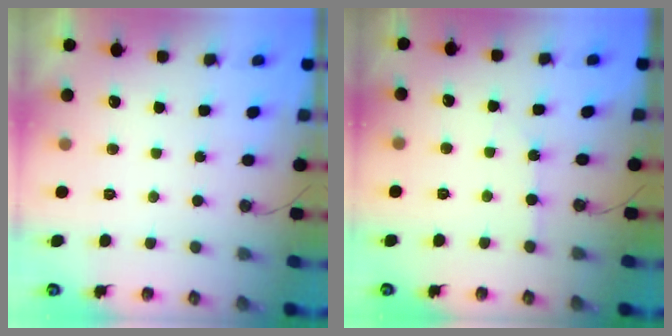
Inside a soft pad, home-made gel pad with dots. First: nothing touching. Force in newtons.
{"total": 2.7, "press": 2.7, "slide": 0.4}